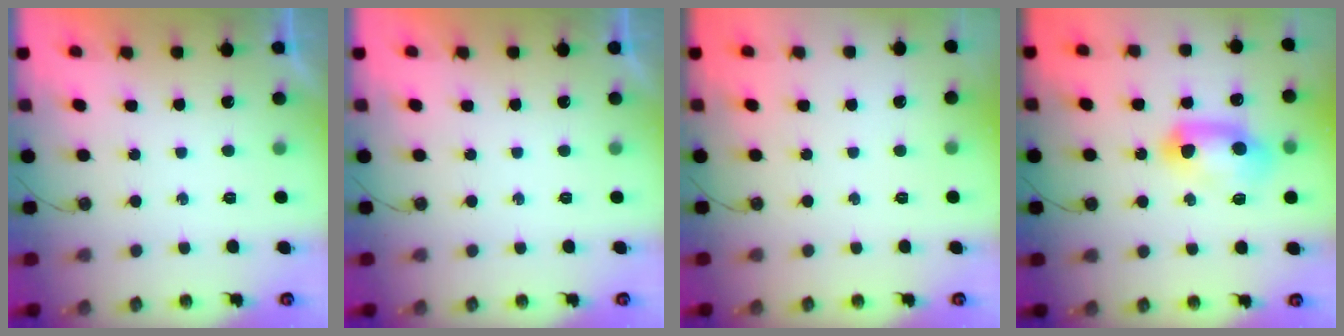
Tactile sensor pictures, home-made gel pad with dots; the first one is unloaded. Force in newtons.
{"total": 0.0}
{"total": 0.0}
{"total": 12.3, "press": 12.2, "slide": 0.9}